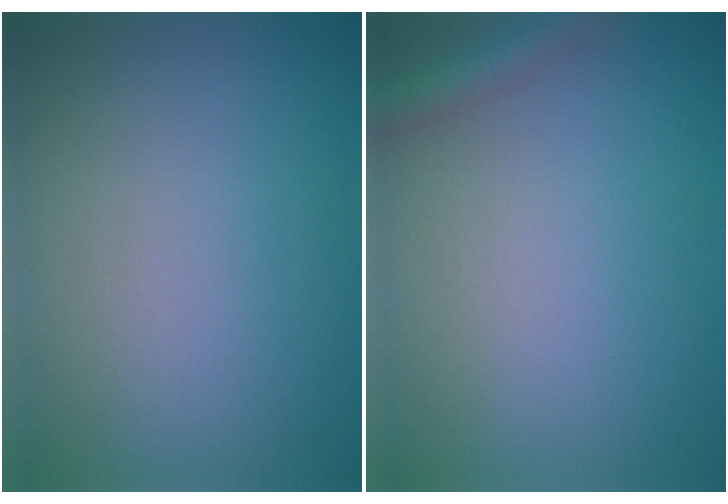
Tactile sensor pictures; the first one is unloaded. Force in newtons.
{"total": 2.4, "press": 2.4, "slide": 0.1}